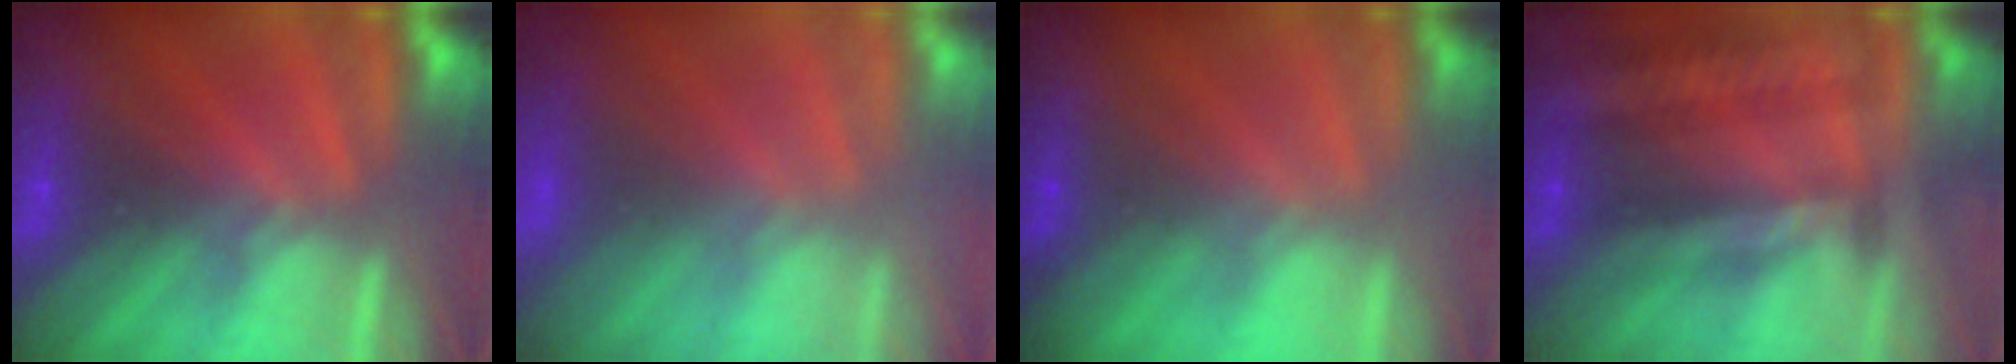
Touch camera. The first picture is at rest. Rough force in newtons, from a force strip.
{"total": 6.0}
{"total": 1.5}
{"total": 2.4}